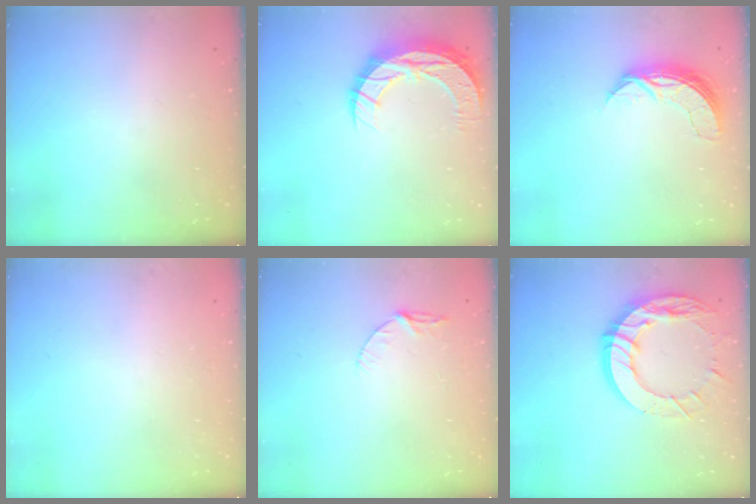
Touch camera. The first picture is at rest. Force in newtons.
{"total": 11.0, "press": 11.0, "slide": 0.8}
{"total": 7.2, "press": 7.2, "slide": 0.5}
{"total": 0.0}
{"total": 5.2, "press": 5.1, "slide": 0.6}
{"total": 16.7, "press": 16.6, "slide": 1.6}